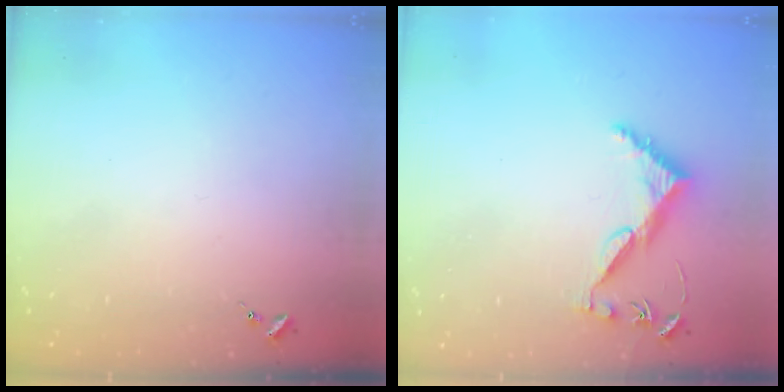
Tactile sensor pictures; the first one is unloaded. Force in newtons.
{"total": 6.2, "press": 6.2, "slide": 0.5}